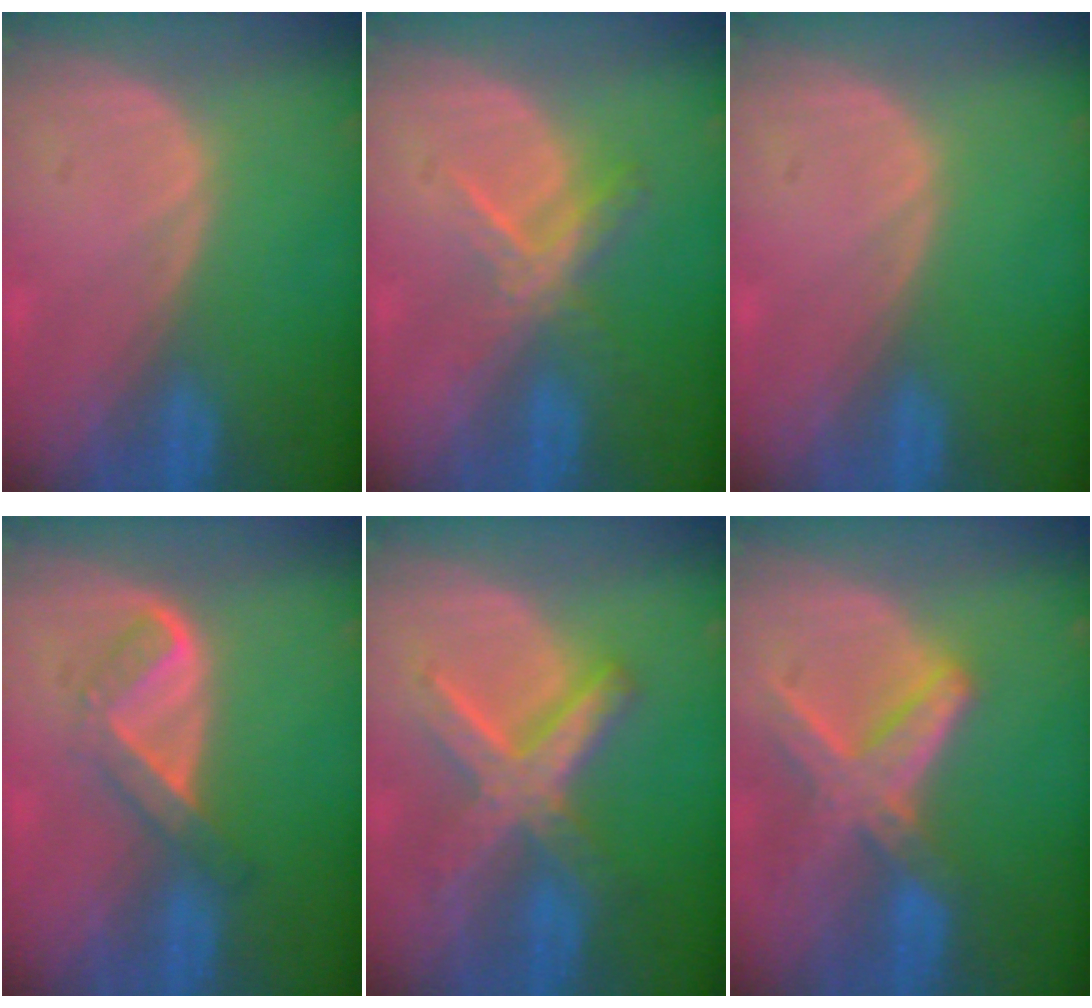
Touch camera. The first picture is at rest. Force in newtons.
{"total": 5.7, "press": 5.0, "slide": 2.7}
{"total": 0.0}
{"total": 5.4, "press": 4.5, "slide": 3.1}
{"total": 8.2, "press": 8.2, "slide": 0.7}
{"total": 8.2, "press": 7.1, "slide": 4.1}